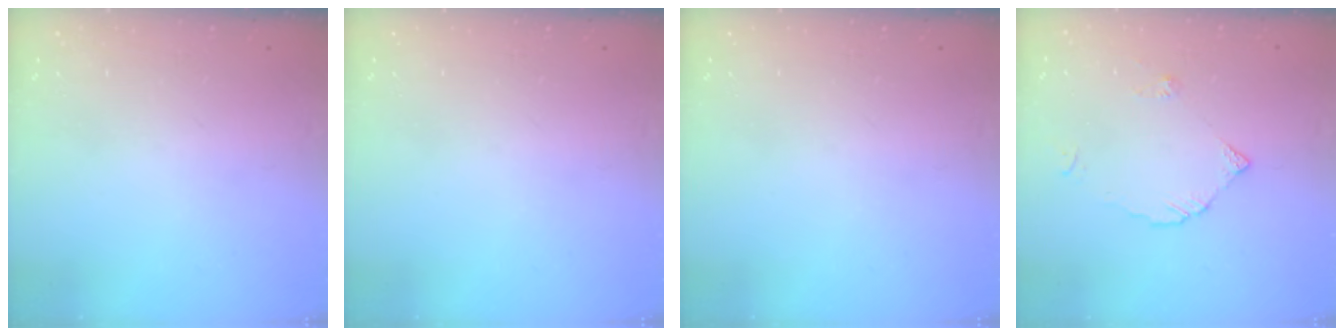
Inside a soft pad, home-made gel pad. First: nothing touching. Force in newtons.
{"total": 0.0}
{"total": 0.0}
{"total": 3.1, "press": 3.1, "slide": 0.3}